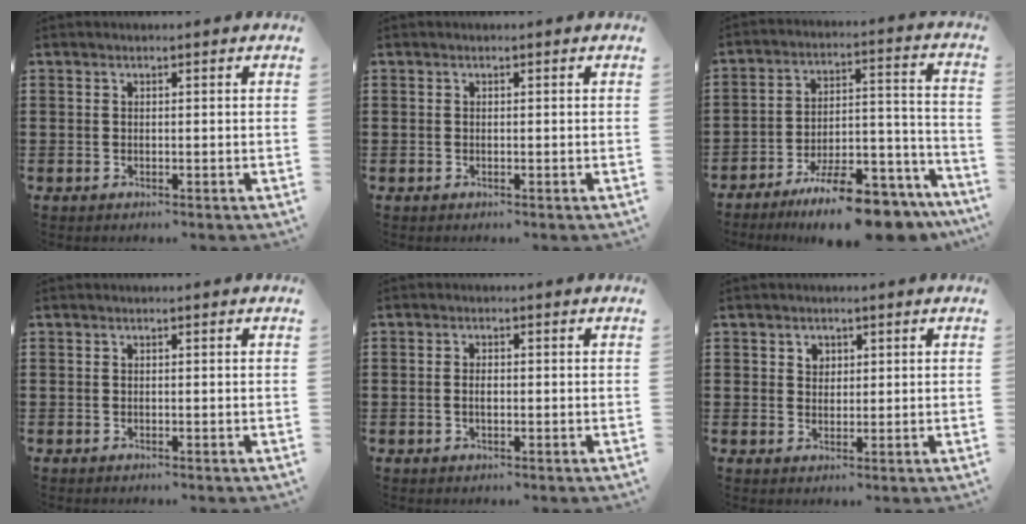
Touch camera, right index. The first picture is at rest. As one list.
[{"total": 0.0}, {"total": 13.6, "force": [-11.2, 2.5, 7.3], "torque": [-0.093, 0.059, -0.195]}, {"total": 0.0}, {"total": 1.6, "force": [-0.2, 0.7, 1.4], "torque": [-0.027, 0.003, -0.005]}, {"total": 1.7, "force": [1.0, 1.2, 0.5], "torque": [-0.015, 0.004, 0.020]}]